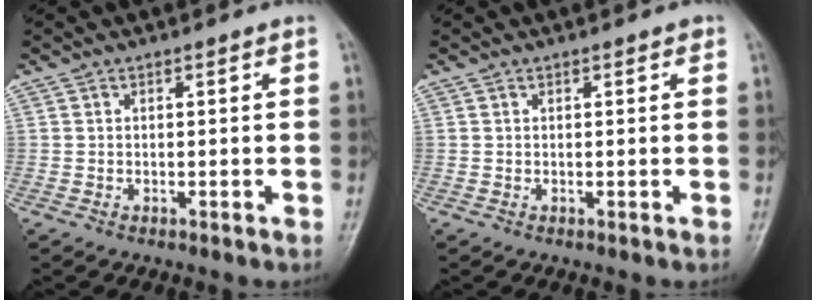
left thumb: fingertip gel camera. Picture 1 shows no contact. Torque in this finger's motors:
{"motor_torque": [0.02, 0.08, 0.15, -0.28, 0.00]}